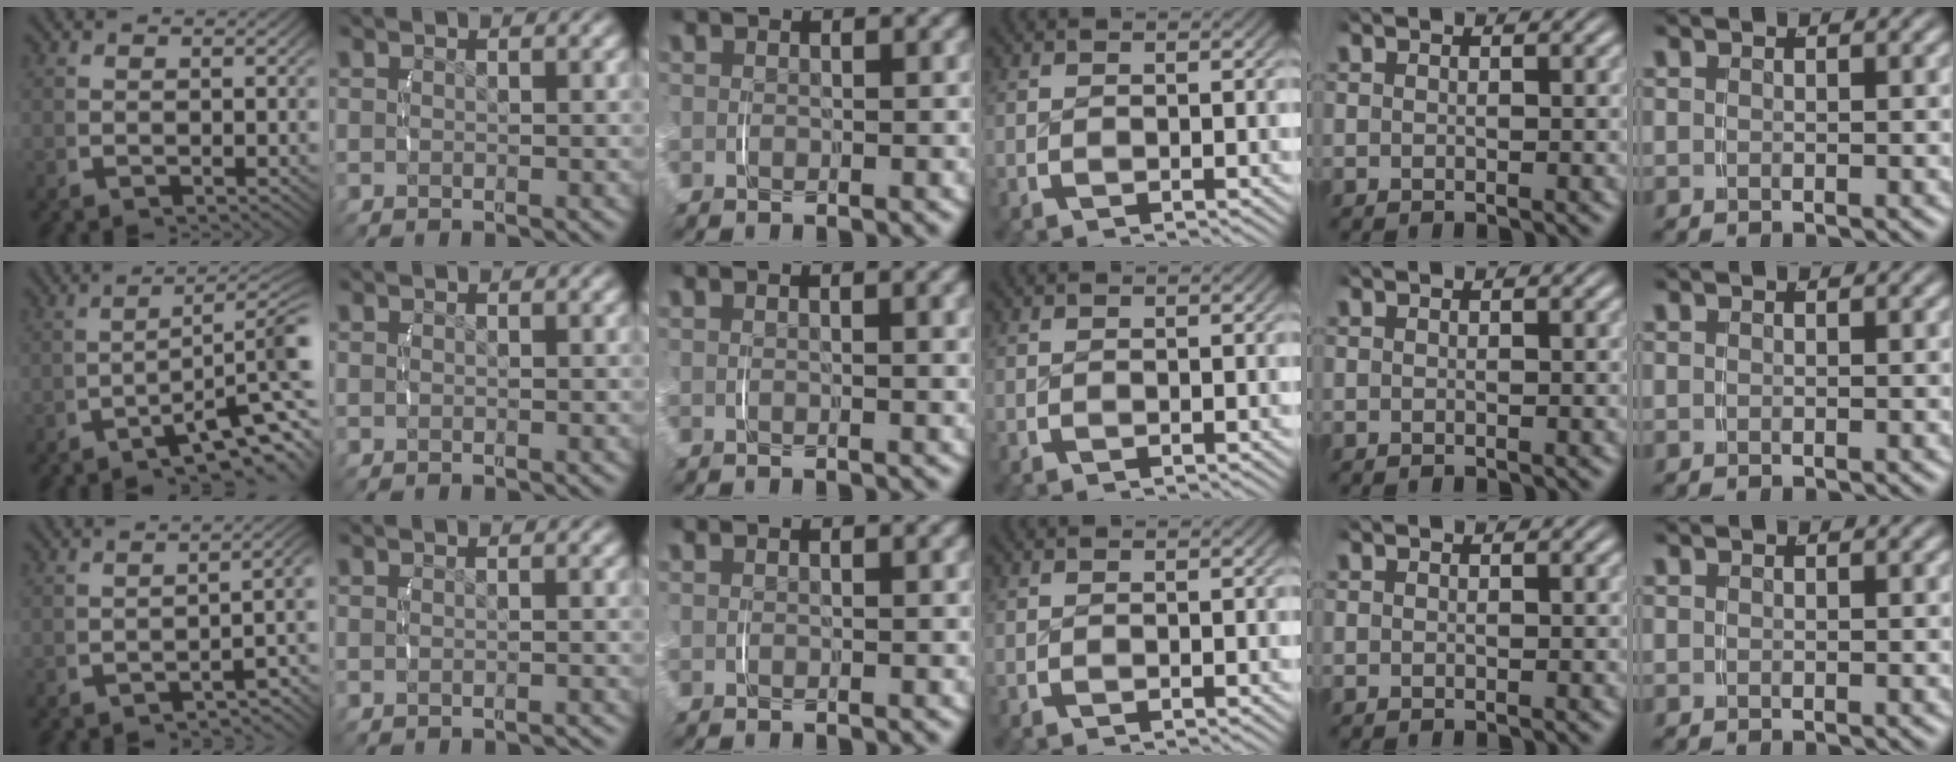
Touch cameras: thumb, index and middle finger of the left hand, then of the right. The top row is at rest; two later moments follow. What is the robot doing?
{"motion": "lift_and_place", "object": "phone"}